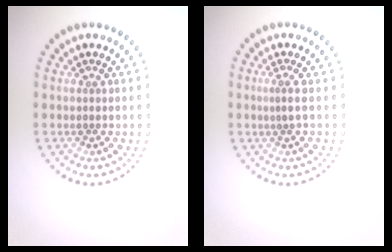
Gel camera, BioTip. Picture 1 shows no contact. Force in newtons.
{"total": 1.0, "press": 0.4, "slide": 1.0}